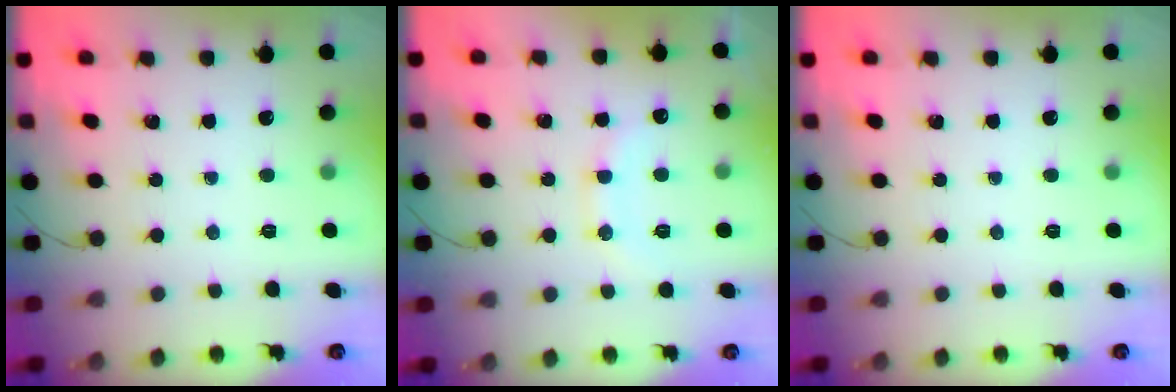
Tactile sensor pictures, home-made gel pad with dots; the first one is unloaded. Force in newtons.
{"total": 10.8, "press": 10.7, "slide": 1.0}
{"total": 0.0}